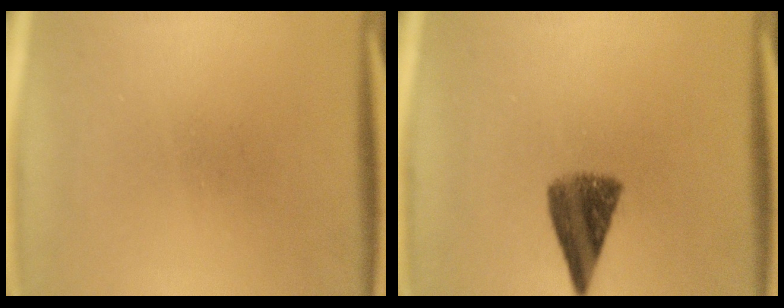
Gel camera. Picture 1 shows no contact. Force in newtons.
{"total": 7.3}